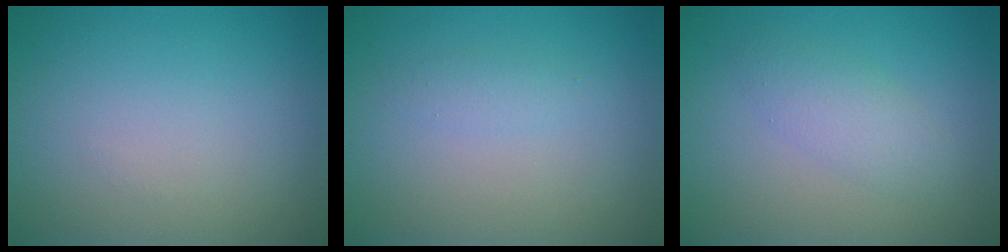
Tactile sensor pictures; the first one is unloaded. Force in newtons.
{"total": 0.9, "press": 0.9, "slide": 0.0}
{"total": 2.3, "press": 2.3, "slide": 0.2}